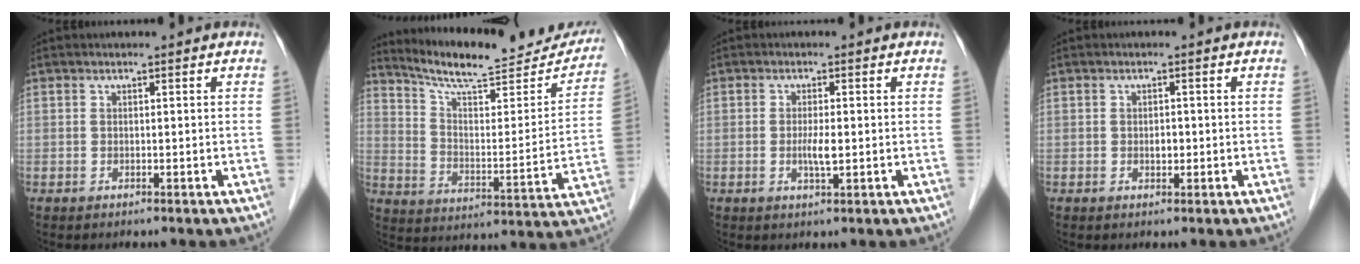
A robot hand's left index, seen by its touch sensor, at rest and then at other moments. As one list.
[{"total": 21.1, "force": [19.6, 3.8, 6.9], "torque": [-0.099, -0.033, 0.271]}, {"total": 2.4, "force": [-0.2, 0.3, 2.4], "torque": [-0.049, -0.003, -0.004]}, {"total": 1.2, "force": [-0.1, 0.8, 0.9], "torque": [-0.017, 0.001, -0.001]}]